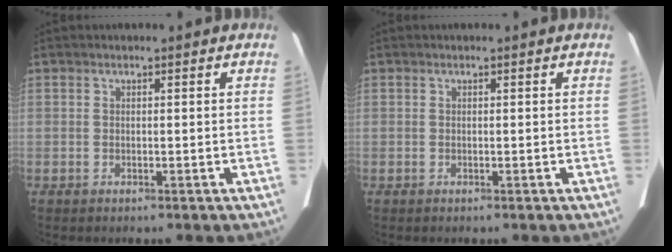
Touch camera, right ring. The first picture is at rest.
{"total": 0.0}